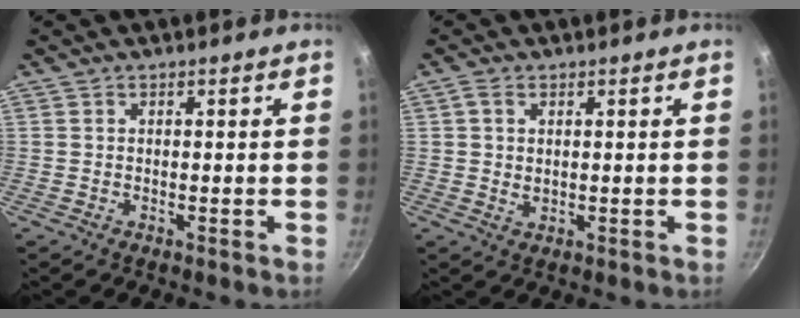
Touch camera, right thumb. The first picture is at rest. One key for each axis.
{"total": 2.7, "fx": 0.7, "fy": 1.7, "fz": 1.9, "tx": -0.037, "ty": 0.003, "tz": 0.014}